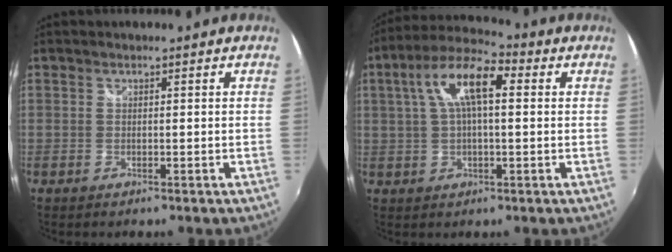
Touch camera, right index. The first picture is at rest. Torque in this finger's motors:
{"motor_torque": [0.49, -0.02, 0.45, 0.14]}